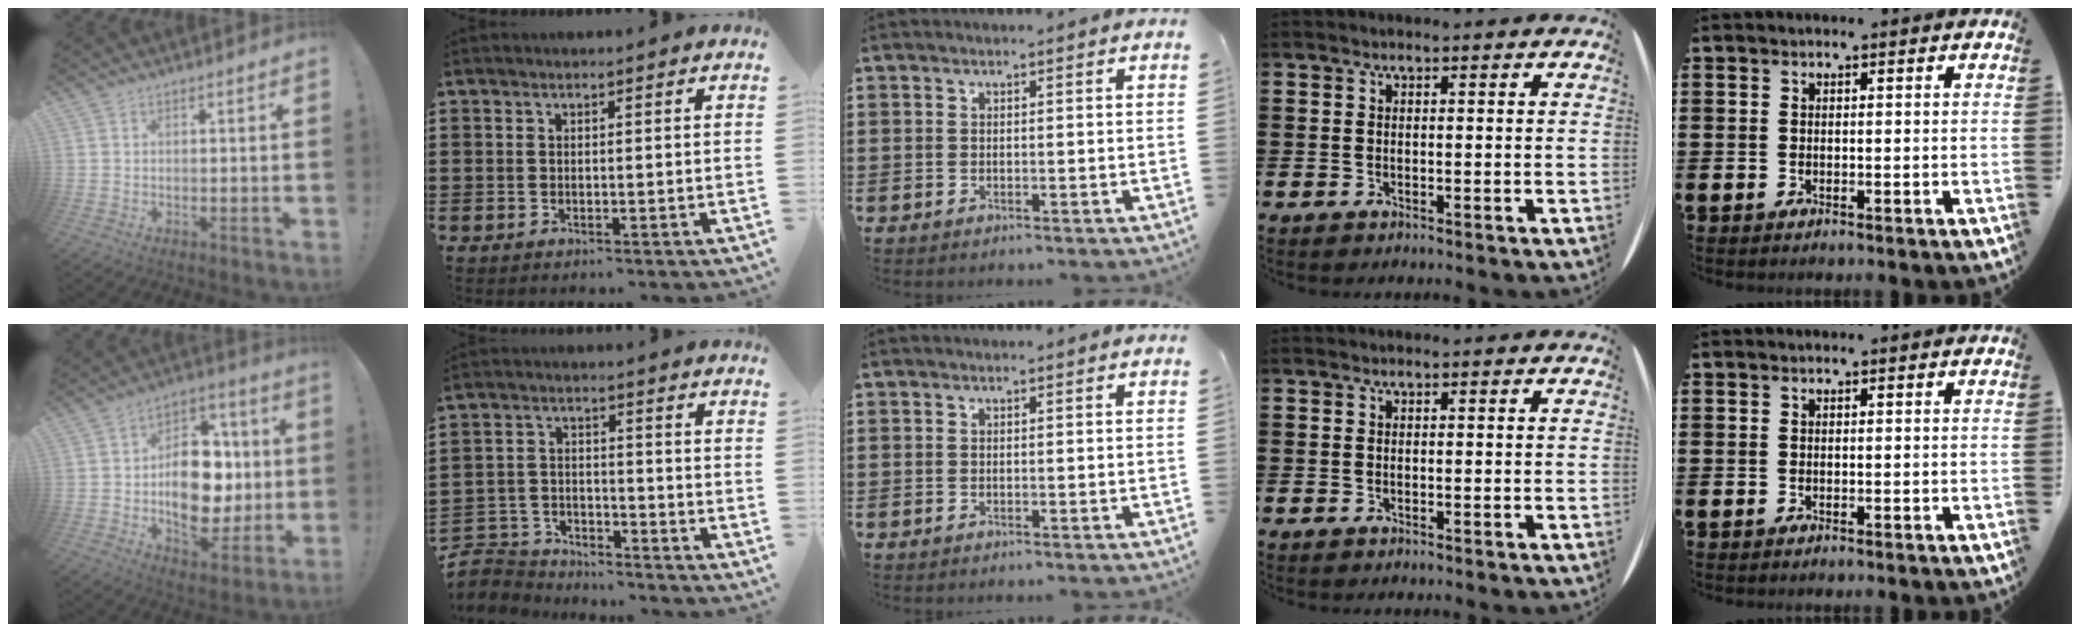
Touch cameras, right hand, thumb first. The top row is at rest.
{"thumb": {"total": 18.1, "force": [-1.1, 12.5, 13.0], "torque": [-0.176, 0.004, -0.013]}, "index": {"total": 5.3, "force": [-5.1, 1.3, 0.0], "torque": [-0.017, 0.008, -0.110]}}